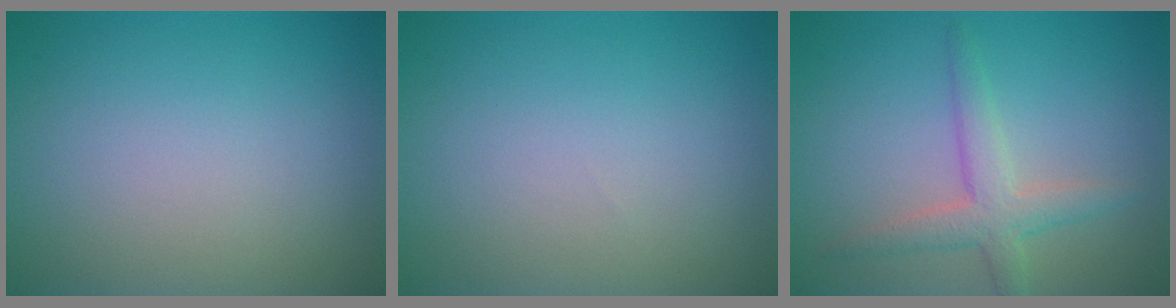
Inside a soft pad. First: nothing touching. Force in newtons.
{"total": 0.0}
{"total": 3.2, "press": 3.2, "slide": 0.2}